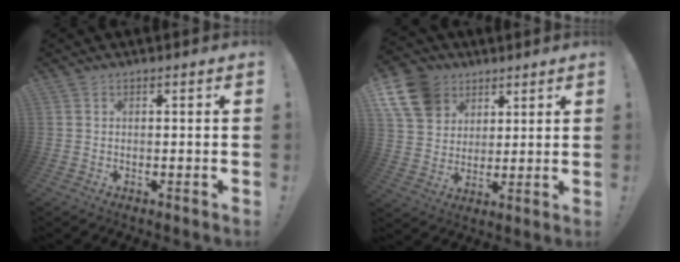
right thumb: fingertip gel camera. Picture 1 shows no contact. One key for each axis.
{"total": 14.5, "fx": 6.9, "fy": 11.2, "fz": 6.0, "tx": -0.100, "ty": -0.036, "tz": 0.138}